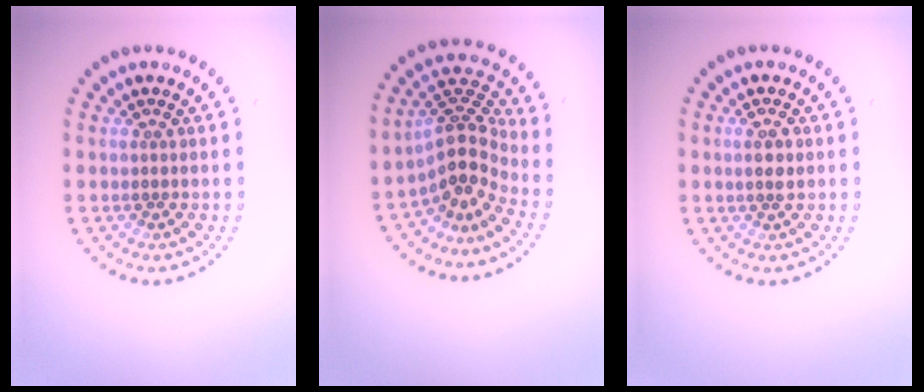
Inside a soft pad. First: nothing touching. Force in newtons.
{"total": 4.1, "press": 2.8, "slide": 3.0}
{"total": 1.2, "press": 1.2, "slide": 0.2}